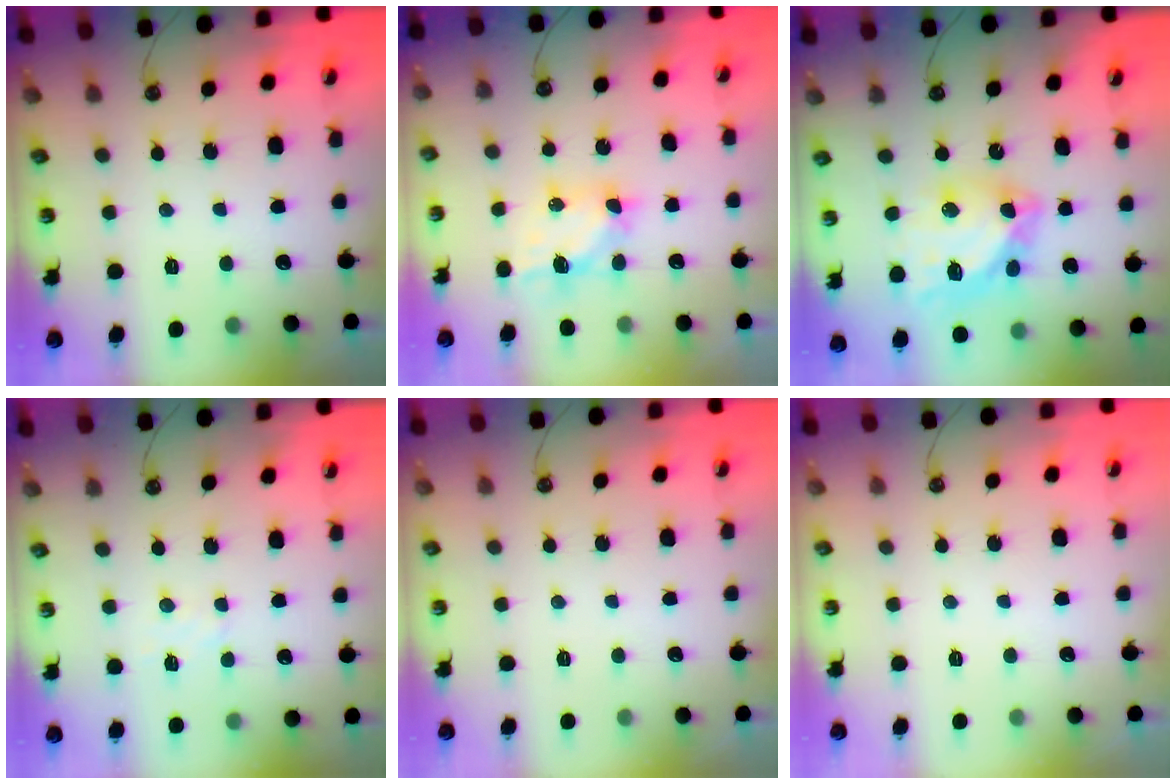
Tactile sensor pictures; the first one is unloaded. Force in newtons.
{"total": 6.0, "press": 6.0, "slide": 0.4}
{"total": 14.2, "press": 14.2, "slide": 1.1}
{"total": 5.1, "press": 5.1, "slide": 0.6}
{"total": 0.0}
{"total": 0.0}